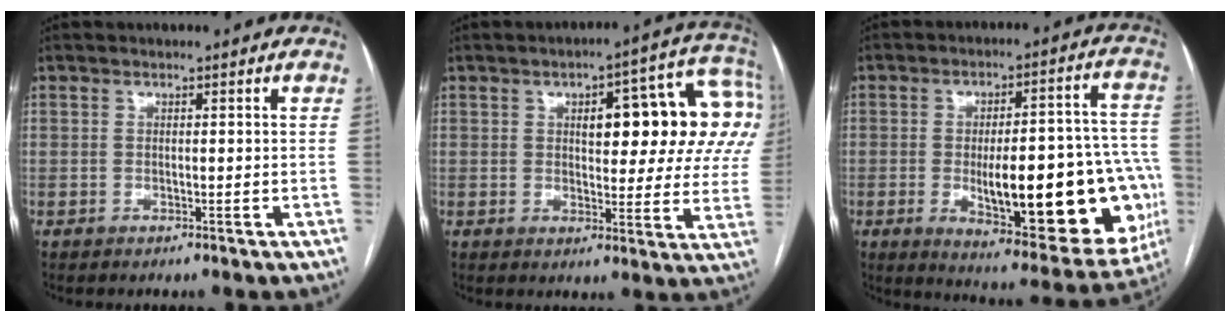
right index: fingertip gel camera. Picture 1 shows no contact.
{"total": 18.3, "force": [5.0, 6.2, 16.5], "torque": [-0.191, 0.042, 0.062]}
{"total": 25.9, "force": [-5.5, 7.7, 24.1], "torque": [-0.252, 0.016, -0.047]}